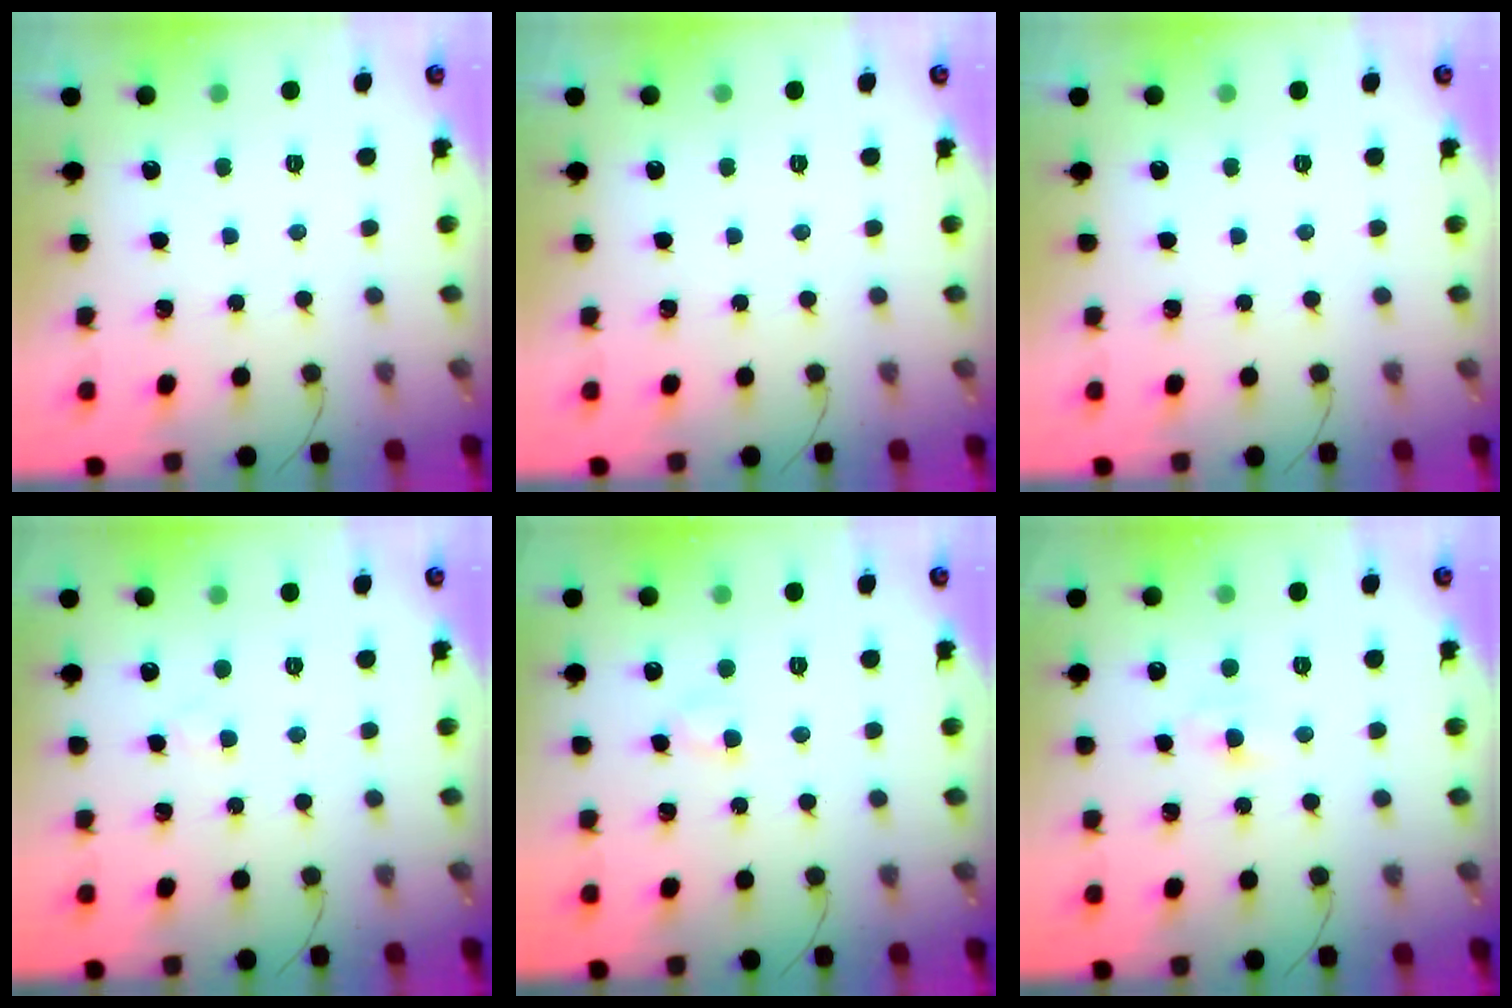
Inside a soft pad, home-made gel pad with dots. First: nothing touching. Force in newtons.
{"total": 0.0}
{"total": 0.0}
{"total": 1.3, "press": 1.0, "slide": 0.7}
{"total": 3.4, "press": 3.2, "slide": 1.2}
{"total": 2.5, "press": 2.3, "slide": 0.9}